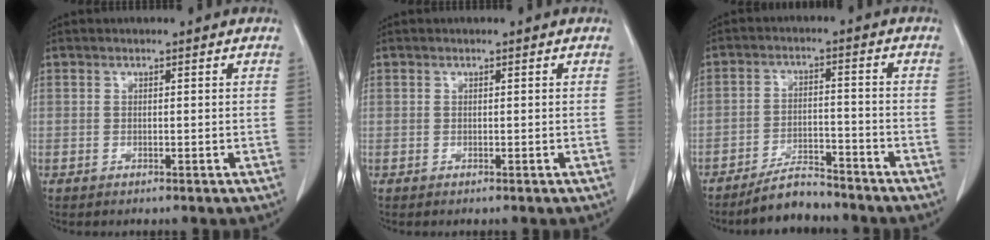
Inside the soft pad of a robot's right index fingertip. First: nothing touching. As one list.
[{"total": 0.0}, {"total": 6.0, "force": [-5.6, 1.3, 1.8], "torque": [-0.031, -0.007, -0.097]}]